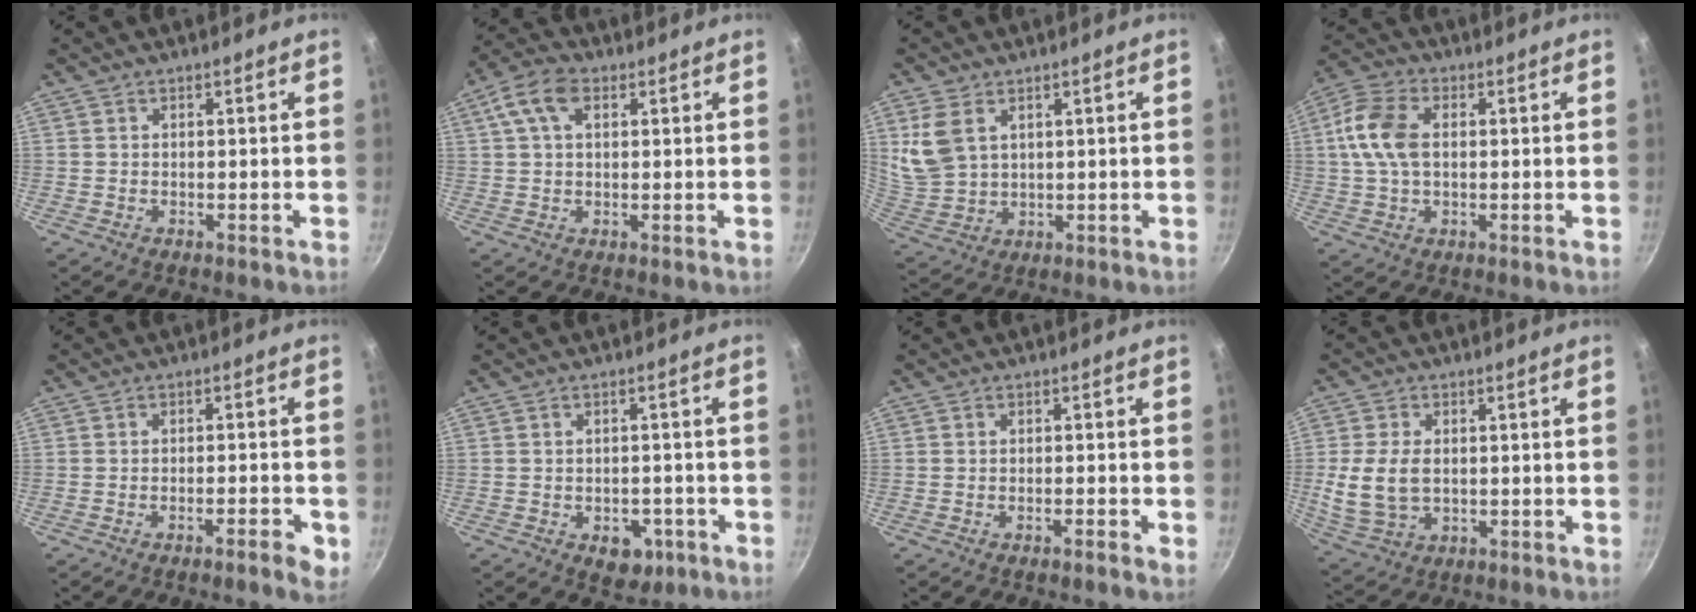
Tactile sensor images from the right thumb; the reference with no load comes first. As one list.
[{"total": 7.3, "force": [2.6, 4.3, 5.3], "torque": [-0.104, 0.014, 0.043]}, {"total": 8.2, "force": [3.3, 5.5, 5.2], "torque": [-0.099, -0.015, 0.081]}, {"total": 10.0, "force": [1.2, 6.4, 7.6], "torque": [-0.148, 0.016, 0.013]}, {"total": 4.5, "force": [-2.3, 1.0, 3.8], "torque": [-0.050, 0.012, -0.031]}, {"total": 6.1, "force": [-2.5, 4.1, 3.7], "torque": [-0.024, 0.014, -0.023]}, {"total": 1.4, "force": [-0.9, 0.0, 1.1], "torque": [-0.023, 0.007, -0.016]}, {"total": 8.9, "force": [0.1, 6.3, 6.3], "torque": [-0.120, -0.005, 0.010]}]